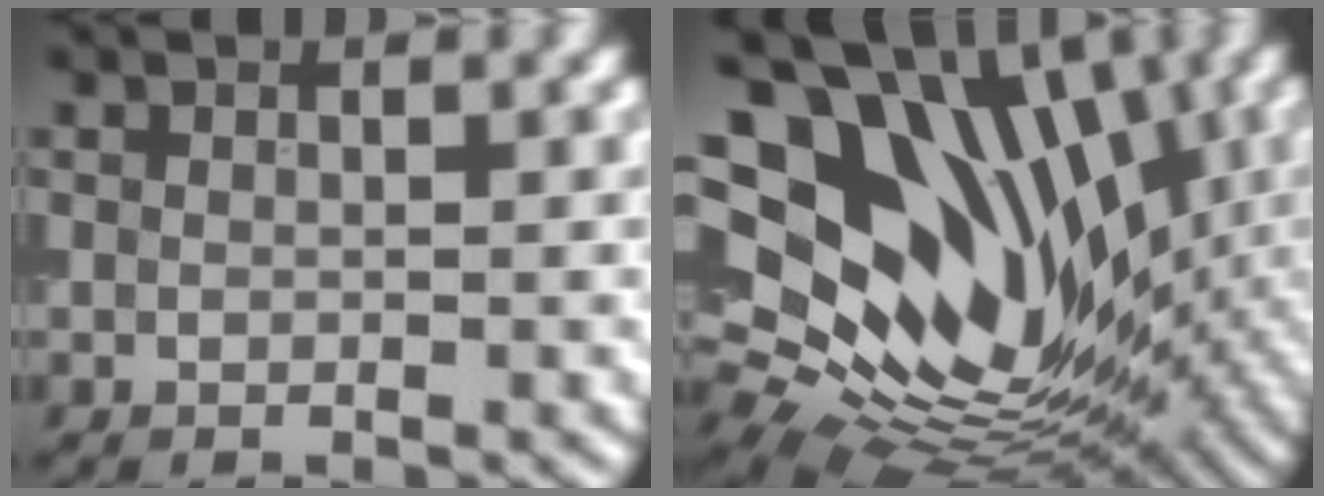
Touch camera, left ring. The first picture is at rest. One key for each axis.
{"total": 20.0, "fx": 2.9, "fy": 14.6, "fz": 13.3, "tx": -0.228, "ty": 0.008, "tz": 0.069}